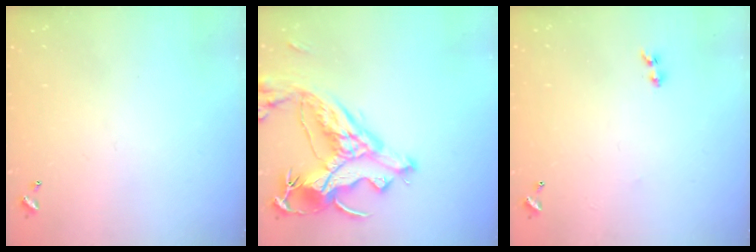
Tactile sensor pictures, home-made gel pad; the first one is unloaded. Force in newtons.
{"total": 14.9, "press": 14.7, "slide": 2.3}
{"total": 1.9, "press": 1.7, "slide": 0.9}